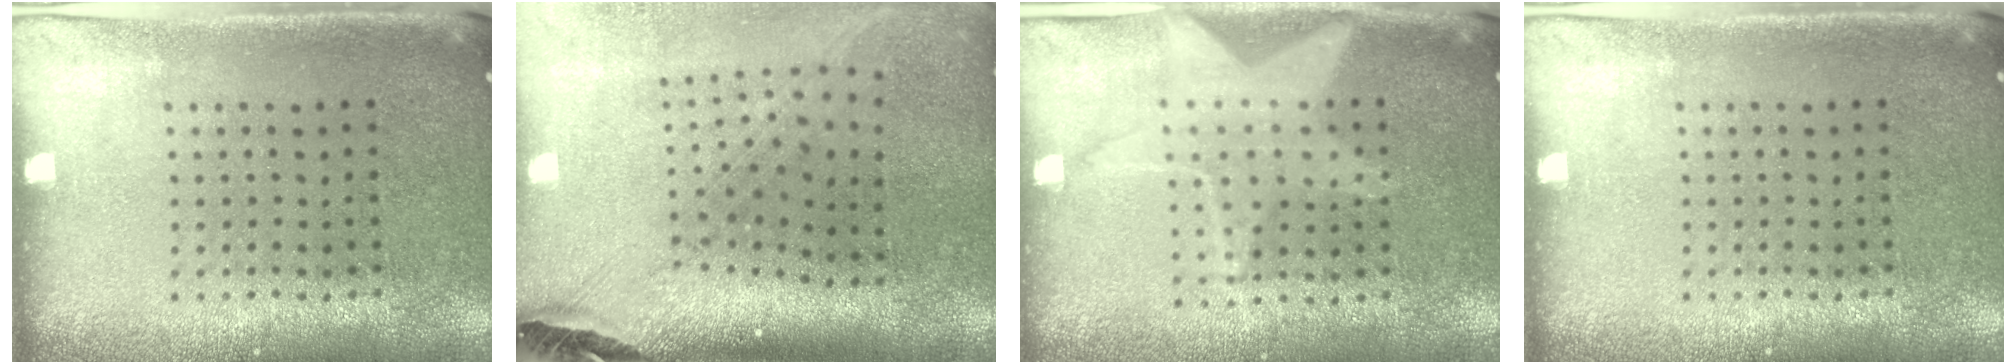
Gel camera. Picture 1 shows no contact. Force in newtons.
{"total": 2.3, "press": 1.8, "slide": 1.4}
{"total": 1.0, "press": 1.0, "slide": 0.2}
{"total": 0.0}